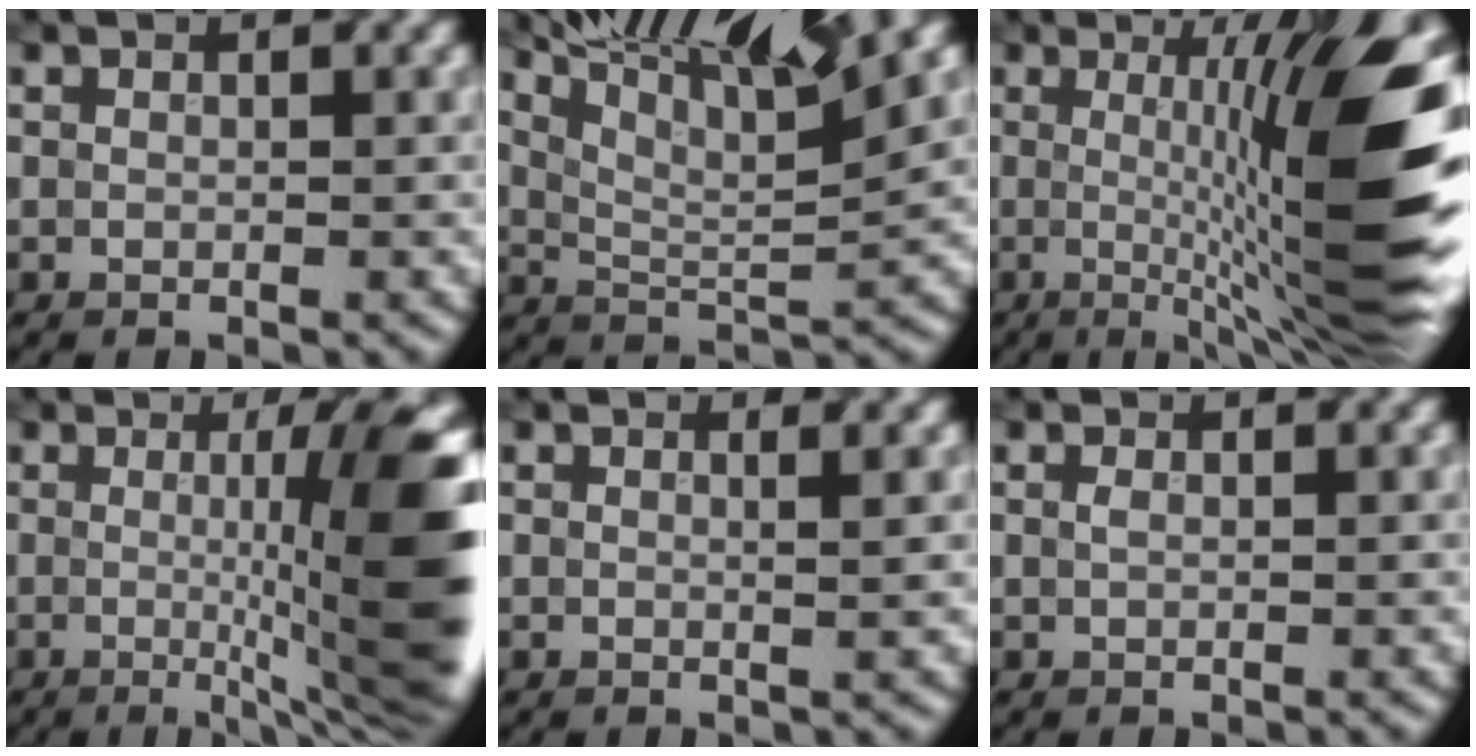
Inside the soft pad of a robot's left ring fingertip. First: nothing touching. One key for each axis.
{"total": 10.1, "fx": 6.5, "fy": 2.0, "fz": 7.4, "tx": -0.128, "ty": 0.016, "tz": 0.109}
{"total": 14.2, "fx": -0.4, "fy": 3.1, "fz": 13.9, "tx": -0.156, "ty": 0.008, "tz": -0.008}
{"total": 12.6, "fx": -0.2, "fy": 2.8, "fz": 12.3, "tx": -0.135, "ty": -0.003, "tz": -0.001}
{"total": 1.4, "fx": 0.4, "fy": 0.6, "fz": 1.2, "tx": -0.009, "ty": 0.002, "tz": -0.007}
{"total": 0.5, "fx": 0.0, "fy": 0.2, "fz": 0.5, "tx": -0.012, "ty": 0.002, "tz": 0.001}